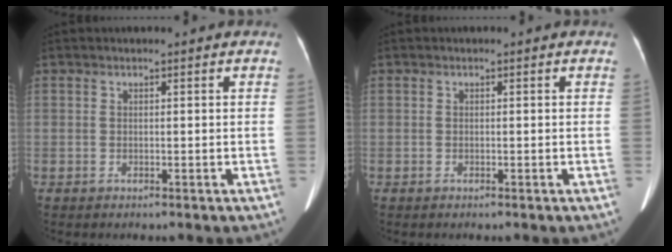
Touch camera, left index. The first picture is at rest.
{"total": 0.0}